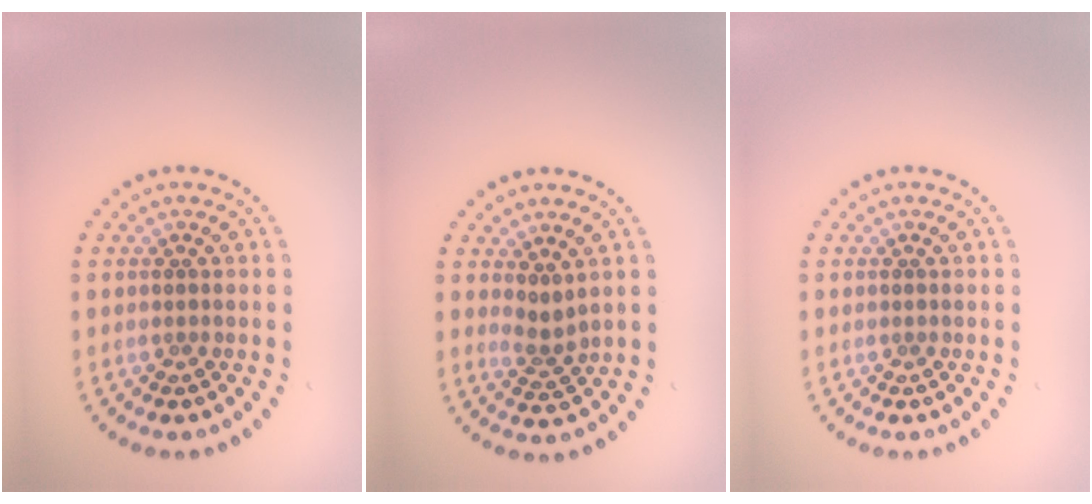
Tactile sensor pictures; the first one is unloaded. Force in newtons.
{"total": 1.9, "press": 1.3, "slide": 1.4}
{"total": 0.0}